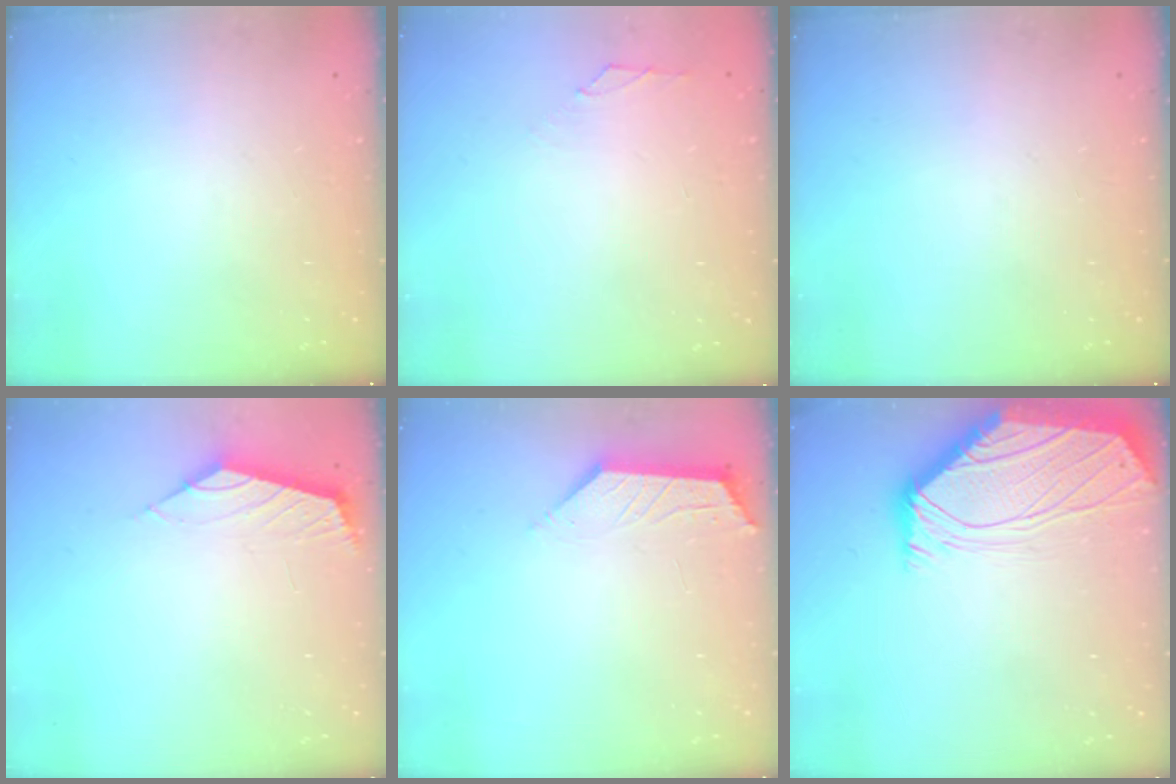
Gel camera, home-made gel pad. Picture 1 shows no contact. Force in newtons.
{"total": 0.8, "press": 0.6, "slide": 0.5}
{"total": 0.0}
{"total": 2.1, "press": 2.1, "slide": 0.5}
{"total": 2.3, "press": 2.3, "slide": 0.4}
{"total": 0.0}